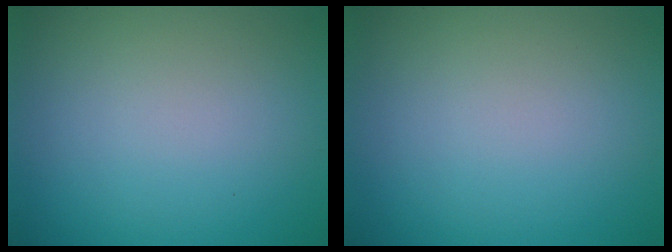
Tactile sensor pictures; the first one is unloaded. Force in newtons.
{"total": 0.0}